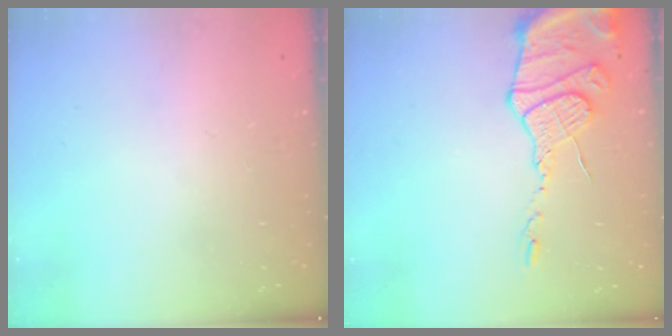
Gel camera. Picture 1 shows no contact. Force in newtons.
{"total": 14.4, "press": 14.4, "slide": 1.4}